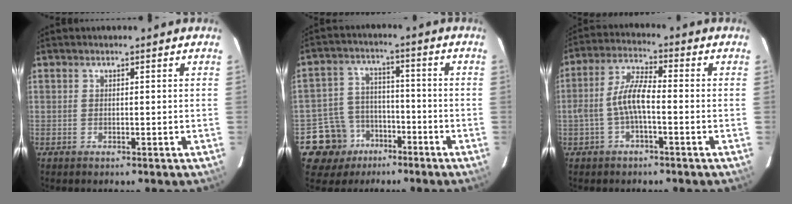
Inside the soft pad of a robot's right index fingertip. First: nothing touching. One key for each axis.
{"total": 10.0, "fx": -5.7, "fy": 8.2, "fz": 1.1, "tx": -0.050, "ty": 0.033, "tz": -0.082}
{"total": 6.6, "fx": -1.8, "fy": 1.8, "fz": 6.1, "tx": -0.128, "ty": 0.015, "tz": -0.033}